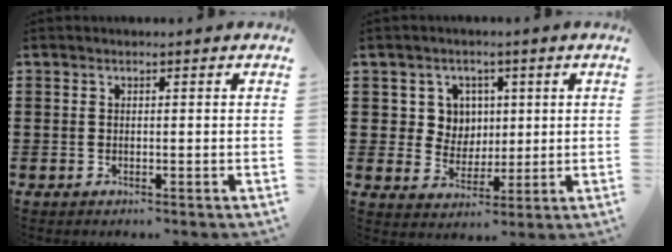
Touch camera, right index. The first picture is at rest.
{"total": 5.5, "force": [1.6, 5.1, 1.3], "torque": [-0.051, 0.018, 0.029]}